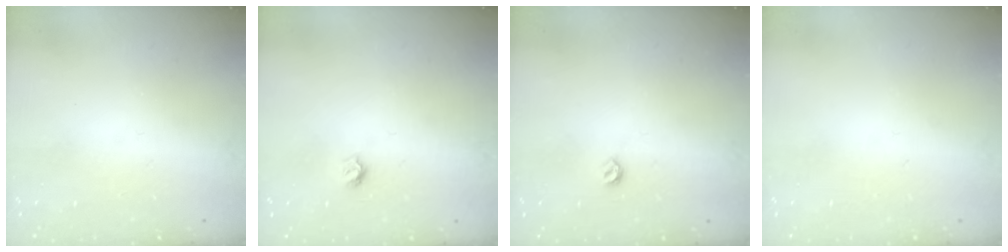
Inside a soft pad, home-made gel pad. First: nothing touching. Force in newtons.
{"total": 5.1, "press": 5.1, "slide": 0.4}
{"total": 4.0, "press": 3.9, "slide": 0.8}
{"total": 0.0}